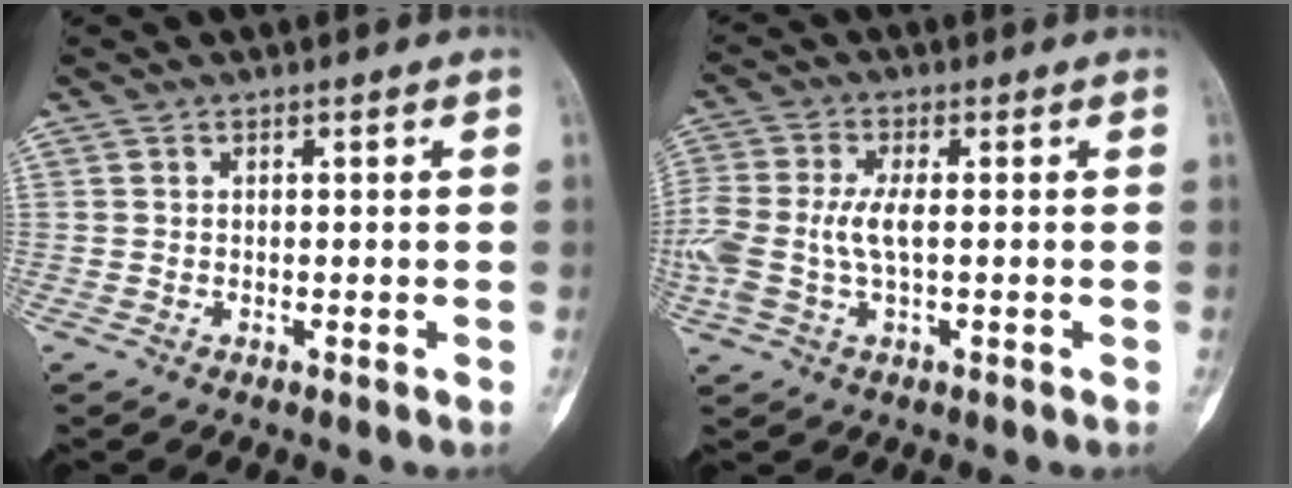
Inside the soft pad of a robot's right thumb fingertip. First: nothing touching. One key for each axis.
{"total": 9.2, "fx": -0.4, "fy": 4.4, "fz": 8.1, "tx": -0.213, "ty": 0.011, "tz": -0.003}